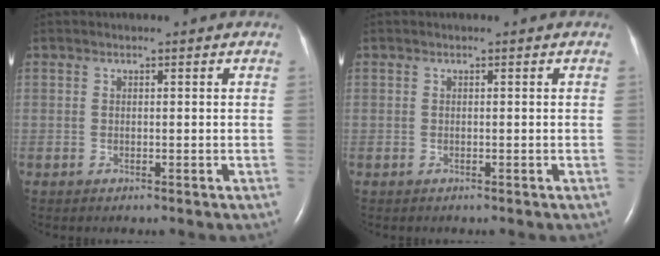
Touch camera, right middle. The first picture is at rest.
{"total": 0.0}